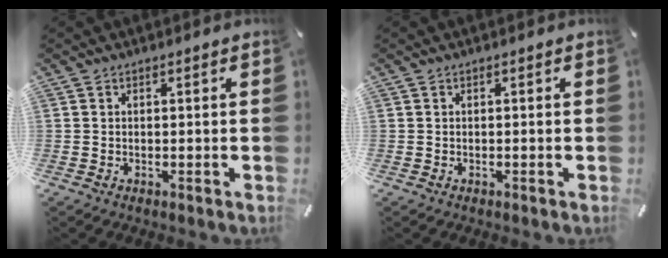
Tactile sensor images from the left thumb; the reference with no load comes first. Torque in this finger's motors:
{"motor_torque": [-0.10, -0.11, 0.00, 0.00, 0.00]}